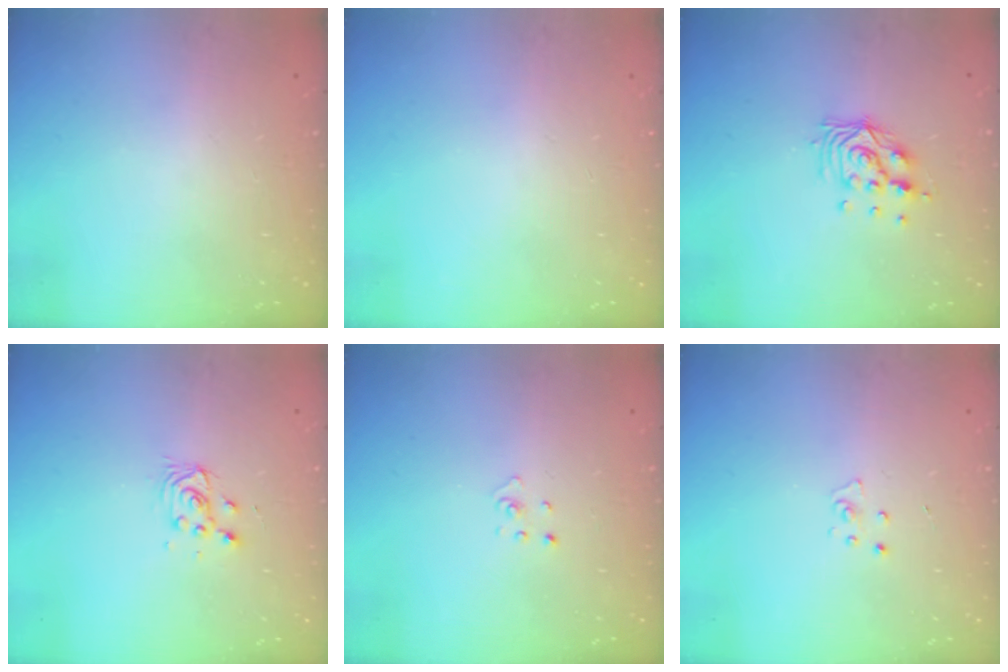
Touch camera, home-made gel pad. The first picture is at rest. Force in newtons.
{"total": 0.0}
{"total": 10.7, "press": 10.7, "slide": 0.7}
{"total": 3.1, "press": 3.1, "slide": 0.3}
{"total": 1.9, "press": 1.9, "slide": 0.1}
{"total": 2.7, "press": 2.7, "slide": 0.3}